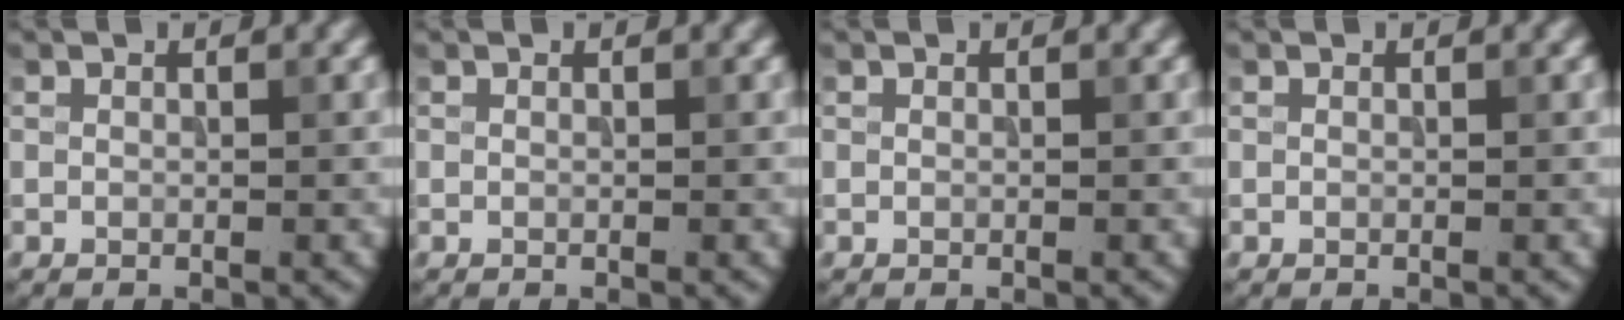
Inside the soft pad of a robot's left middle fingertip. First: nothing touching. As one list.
[{"total": 0.0}, {"total": 0.0}, {"total": 0.0}]